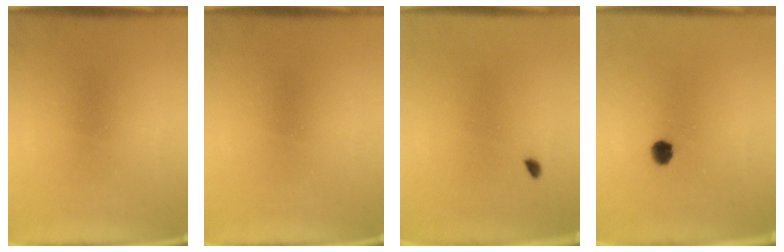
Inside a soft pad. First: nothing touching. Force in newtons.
{"total": 0.0}
{"total": 0.8}
{"total": 2.7}